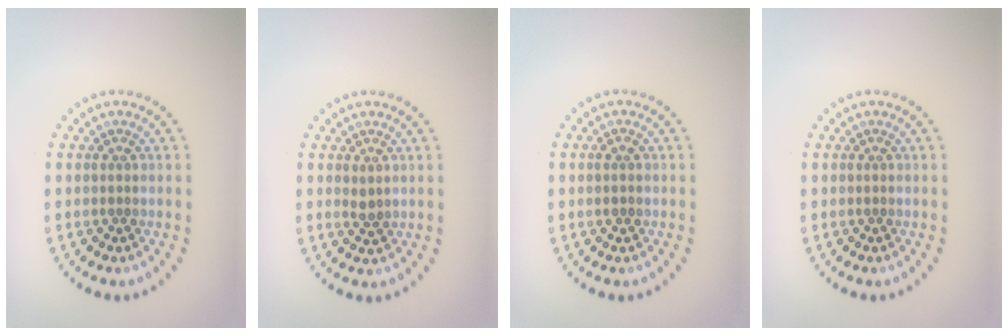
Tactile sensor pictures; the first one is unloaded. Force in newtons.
{"total": 0.9, "press": 0.9, "slide": 0.2}
{"total": 0.8, "press": 0.8, "slide": 0.1}
{"total": 0.0}